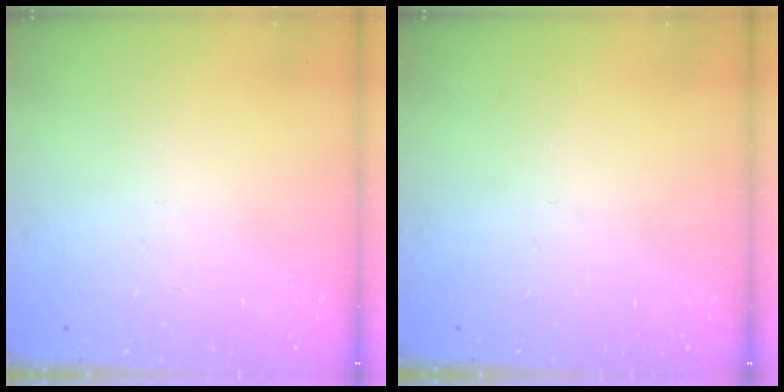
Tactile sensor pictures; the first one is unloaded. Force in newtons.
{"total": 0.0}